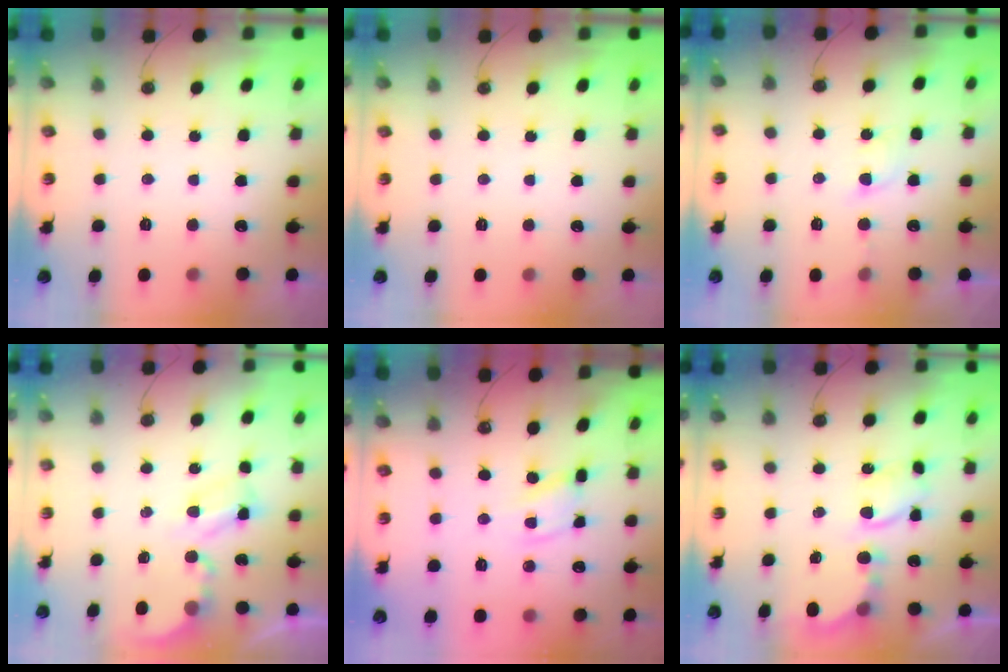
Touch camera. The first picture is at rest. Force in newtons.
{"total": 0.0}
{"total": 3.4, "press": 3.4, "slide": 0.5}
{"total": 4.4, "press": 4.3, "slide": 0.7}
{"total": 5.2, "press": 5.2, "slide": 0.3}
{"total": 6.1, "press": 6.1, "slide": 0.1}